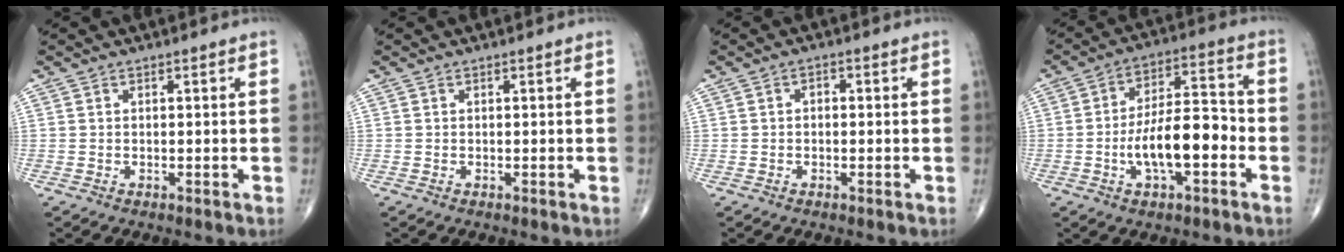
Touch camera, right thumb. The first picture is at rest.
{"total": 0.0}
{"total": 1.5, "force": [0.0, 1.0, 1.2], "torque": [-0.013, 0.008, -0.004]}
{"total": 13.3, "force": [-3.5, 5.5, 11.6], "torque": [-0.181, 0.036, -0.063]}